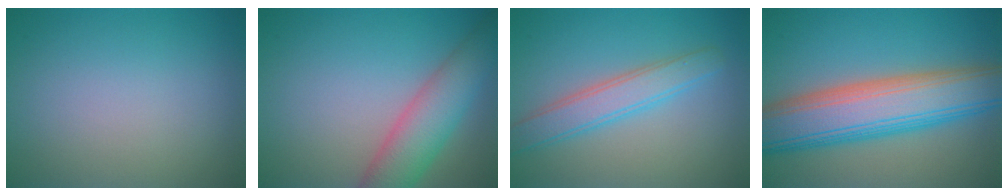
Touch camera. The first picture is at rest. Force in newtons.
{"total": 5.8, "press": 5.8, "slide": 0.2}
{"total": 3.6, "press": 3.6, "slide": 0.1}
{"total": 10.3, "press": 10.3, "slide": 0.6}